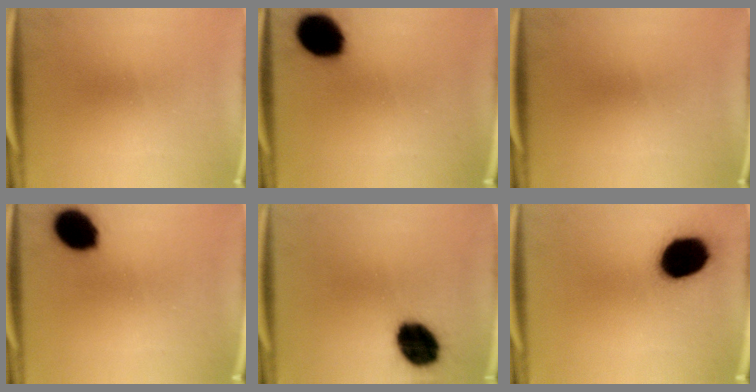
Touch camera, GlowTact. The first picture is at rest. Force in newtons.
{"total": 14.5}
{"total": 0.0}
{"total": 11.6}
{"total": 13.9}
{"total": 17.4}